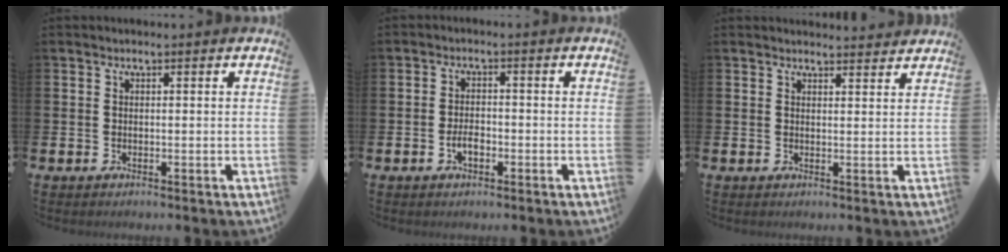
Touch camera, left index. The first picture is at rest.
{"total": 2.4, "force": [-0.9, 1.3, 1.9], "torque": [-0.034, 0.003, -0.018]}
{"total": 2.2, "force": [2.2, 0.2, -0.1], "torque": [0.011, -0.017, 0.037]}